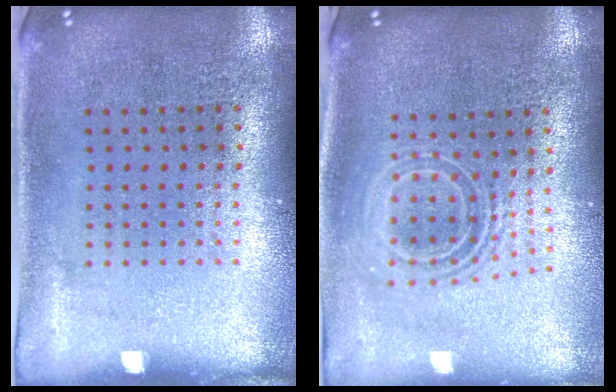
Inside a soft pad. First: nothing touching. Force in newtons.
{"total": 1.9, "press": 1.5, "slide": 1.2}